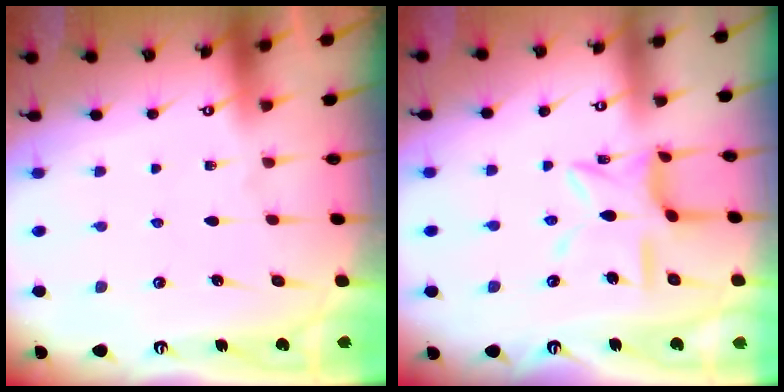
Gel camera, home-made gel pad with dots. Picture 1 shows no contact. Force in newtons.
{"total": 10.3, "press": 10.3, "slide": 0.8}